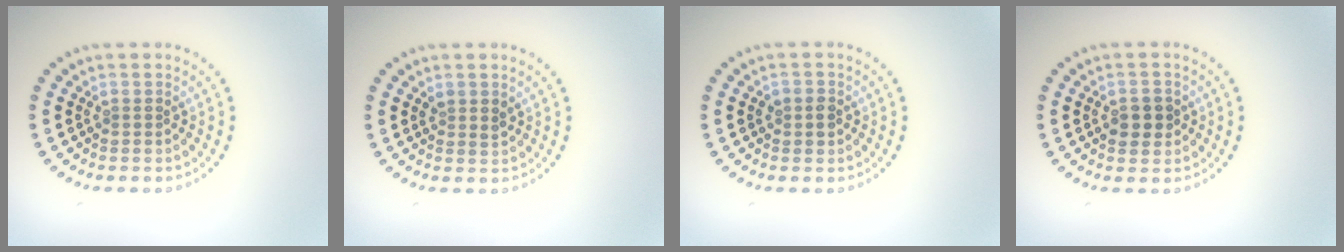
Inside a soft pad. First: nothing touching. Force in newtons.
{"total": 1.1, "press": 0.9, "slide": 0.6}
{"total": 1.4, "press": 1.4, "slide": 0.3}
{"total": 2.2, "press": 2.2, "slide": 0.3}